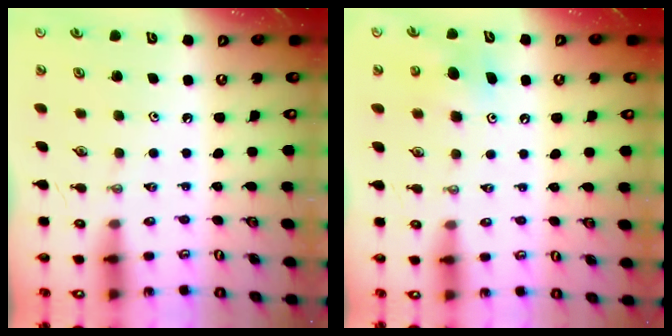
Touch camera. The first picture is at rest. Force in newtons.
{"total": 6.4, "press": 6.1, "slide": 2.0}